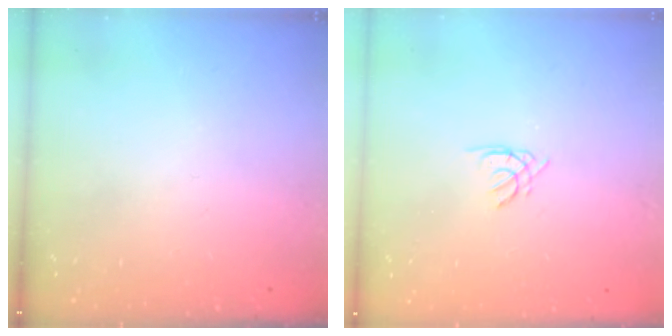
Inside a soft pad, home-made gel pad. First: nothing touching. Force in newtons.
{"total": 0.5, "press": 0.4, "slide": 0.3}